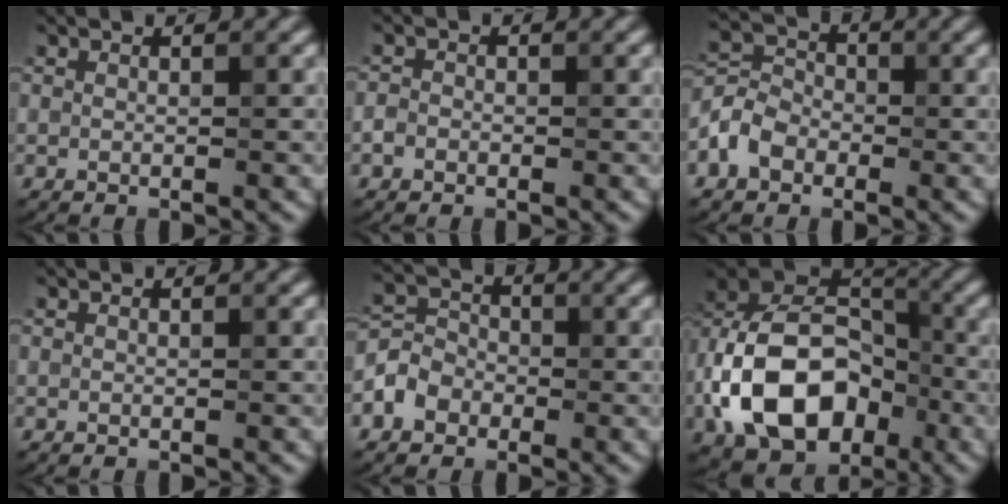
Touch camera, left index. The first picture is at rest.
{"total": 1.1, "force": [-0.5, 0.9, 0.3], "torque": [-0.002, 0.000, -0.014]}
{"total": 3.5, "force": [-1.7, 2.7, 1.4], "torque": [-0.027, 0.009, -0.042]}
{"total": 0.0}
{"total": 3.1, "force": [-1.4, 2.6, 1.0], "torque": [-0.013, 0.007, -0.032]}
{"total": 12.9, "force": [-4.0, 8.7, 8.7], "torque": [-0.166, 0.010, -0.089]}